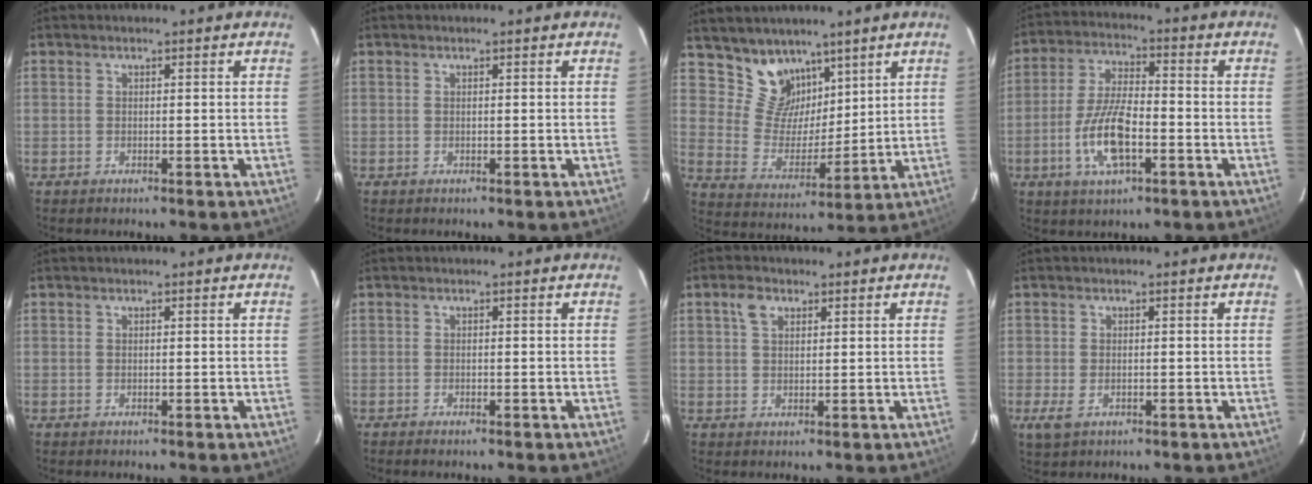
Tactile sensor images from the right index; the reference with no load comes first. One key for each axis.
{"total": 0.0}
{"total": 10.0, "fx": 7.2, "fy": 6.3, "fz": 2.7, "tx": -0.050, "ty": 0.003, "tz": 0.144}
{"total": 10.9, "fx": -3.8, "fy": 3.9, "fz": 9.5, "tx": -0.196, "ty": -0.002, "tz": -0.071}
{"total": 0.0}
{"total": 0.9, "fx": -0.8, "fy": 0.1, "fz": 0.4, "tx": -0.010, "ty": -0.003, "tz": -0.015}
{"total": 3.1, "fx": 1.5, "fy": 2.0, "fz": 1.9, "tx": -0.035, "ty": 0.010, "tz": 0.028}
{"total": 3.2, "fx": -1.3, "fy": 1.8, "fz": 2.3, "tx": -0.046, "ty": -0.009, "tz": -0.020}